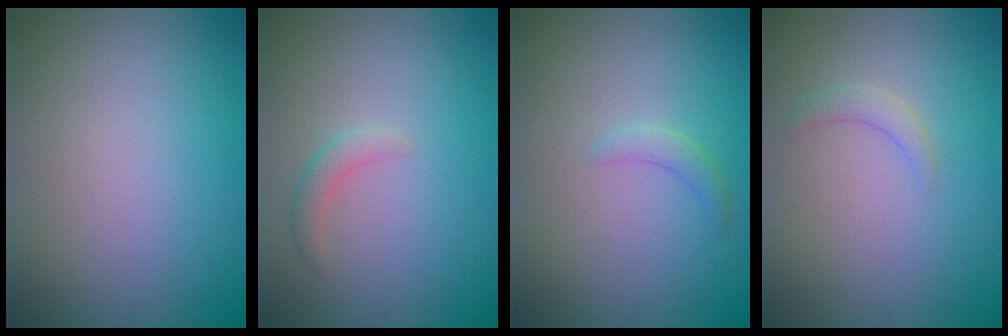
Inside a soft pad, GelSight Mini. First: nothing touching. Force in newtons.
{"total": 1.3, "press": 1.3, "slide": 0.1}
{"total": 1.2, "press": 1.2, "slide": 0.1}
{"total": 1.2, "press": 1.2, "slide": 0.2}